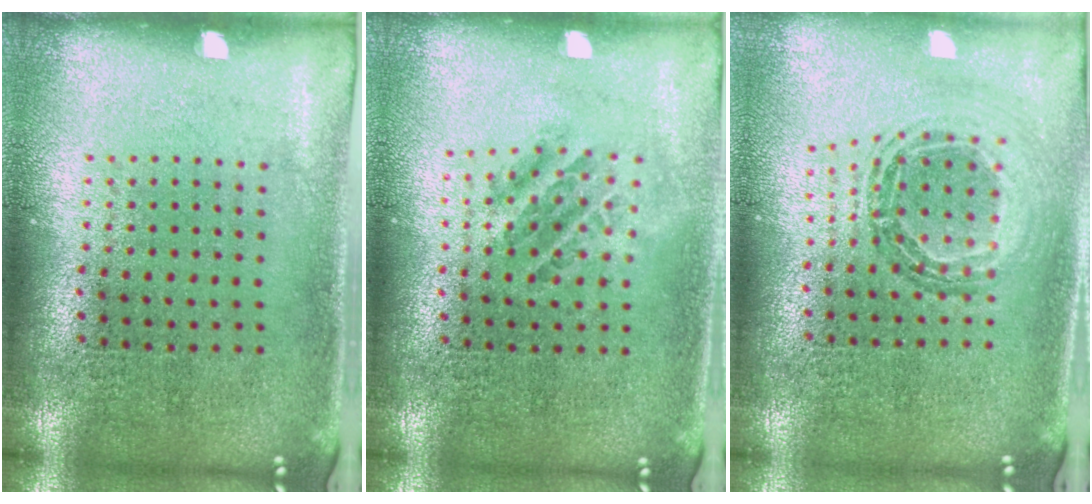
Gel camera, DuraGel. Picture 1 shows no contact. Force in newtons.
{"total": 1.2, "press": 1.1, "slide": 0.6}
{"total": 0.8, "press": 0.8, "slide": 0.0}